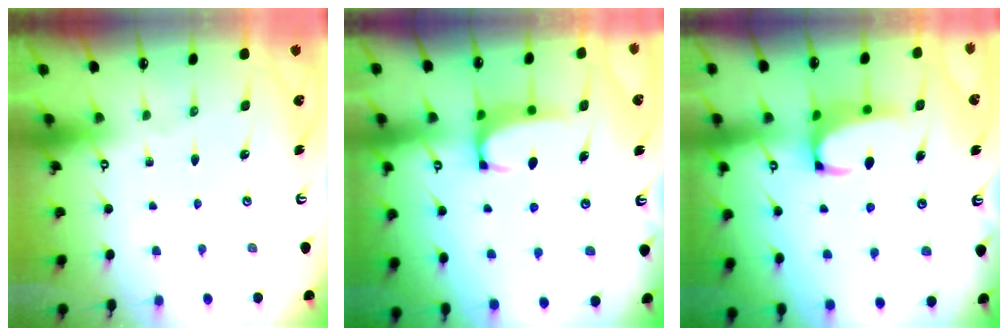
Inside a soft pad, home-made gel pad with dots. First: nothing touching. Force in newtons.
{"total": 2.1, "press": 2.1, "slide": 0.3}
{"total": 3.8, "press": 3.6, "slide": 1.2}